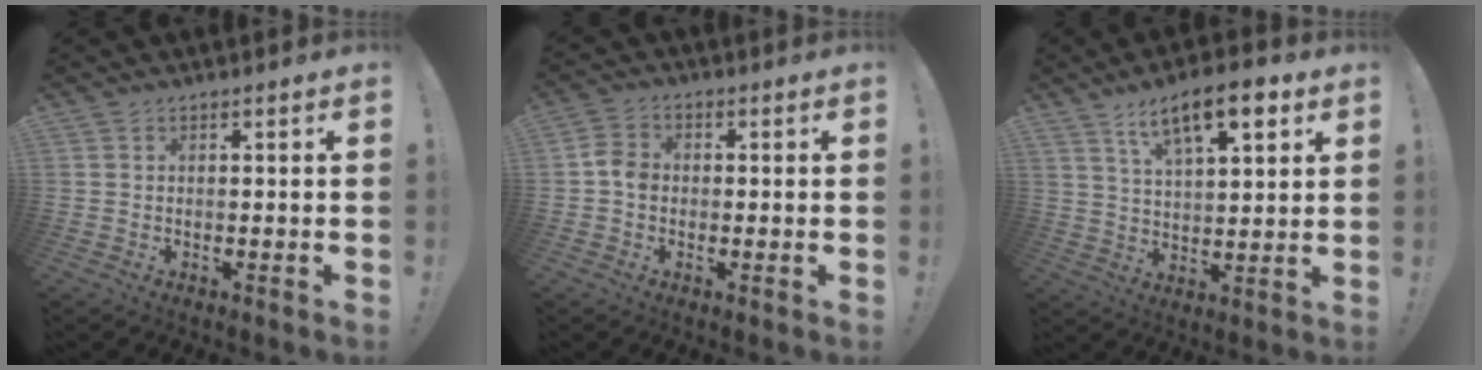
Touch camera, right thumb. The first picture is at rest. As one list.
[{"total": 4.7, "force": [-0.9, 3.6, 2.9], "torque": [-0.042, 0.016, -0.014]}, {"total": 13.0, "force": [7.2, 4.5, 9.9], "torque": [-0.159, -0.022, 0.119]}]